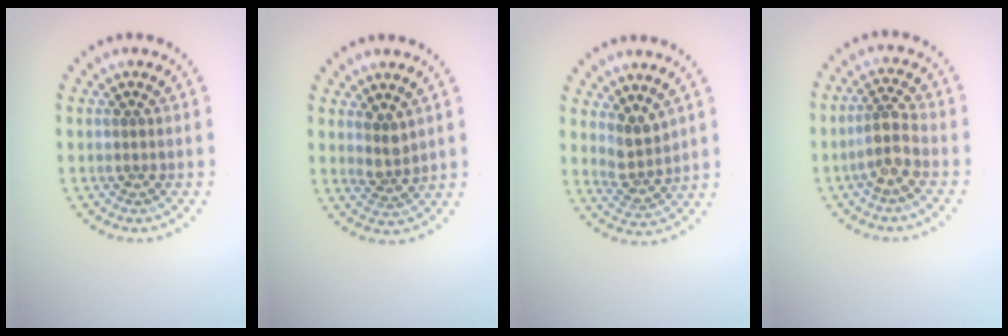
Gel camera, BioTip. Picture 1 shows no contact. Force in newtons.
{"total": 1.9, "press": 1.5, "slide": 1.1}
{"total": 2.6, "press": 2.1, "slide": 1.5}
{"total": 2.6, "press": 2.2, "slide": 1.5}